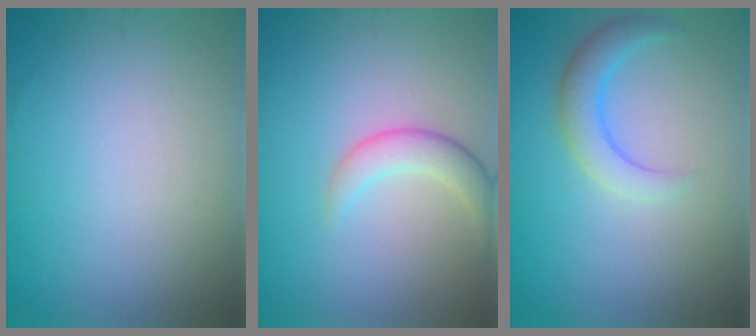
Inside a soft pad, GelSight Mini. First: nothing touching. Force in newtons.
{"total": 2.6, "press": 2.6, "slide": 0.2}
{"total": 2.9, "press": 2.9, "slide": 0.2}